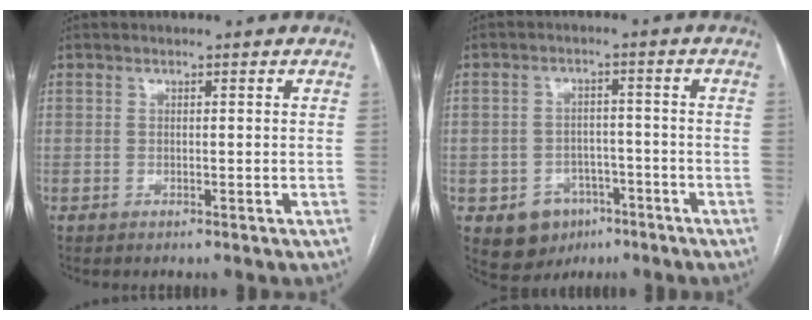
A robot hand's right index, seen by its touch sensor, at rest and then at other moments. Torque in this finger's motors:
{"motor_torque": [-0.09, -0.24, -0.31, -0.13]}